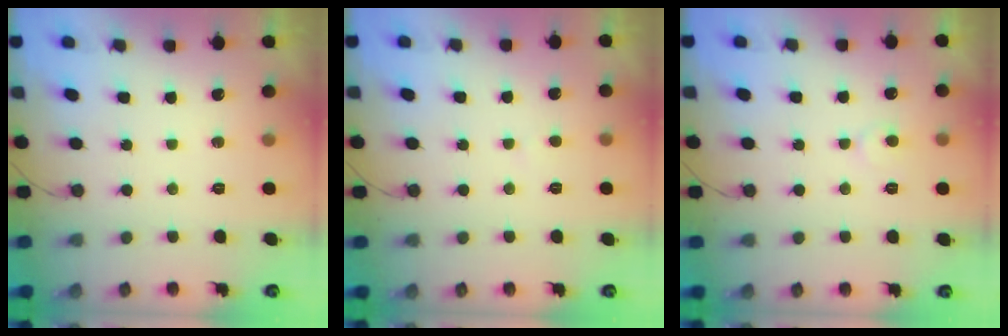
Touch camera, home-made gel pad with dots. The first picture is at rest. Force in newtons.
{"total": 1.8, "press": 1.8, "slide": 0.2}
{"total": 5.1, "press": 5.0, "slide": 0.4}